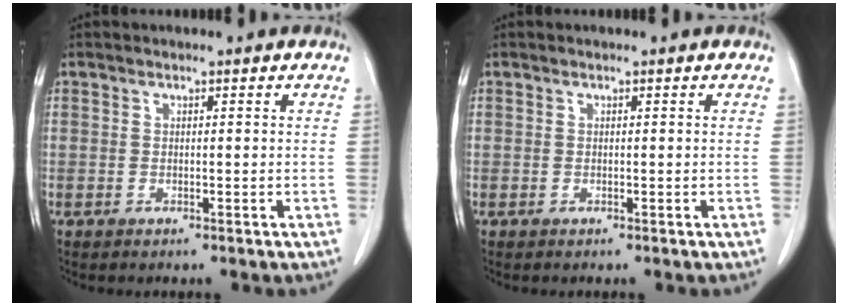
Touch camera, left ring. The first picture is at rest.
{"total": 0.0}